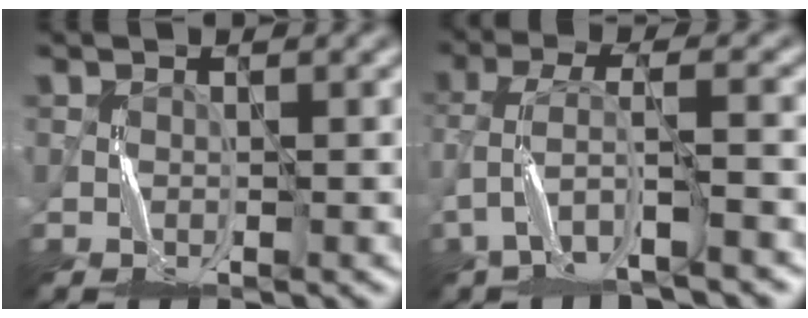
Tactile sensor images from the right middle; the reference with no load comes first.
{"total": 5.0, "force": [-3.1, 1.1, 3.7], "torque": [-0.088, 0.002, -0.064]}